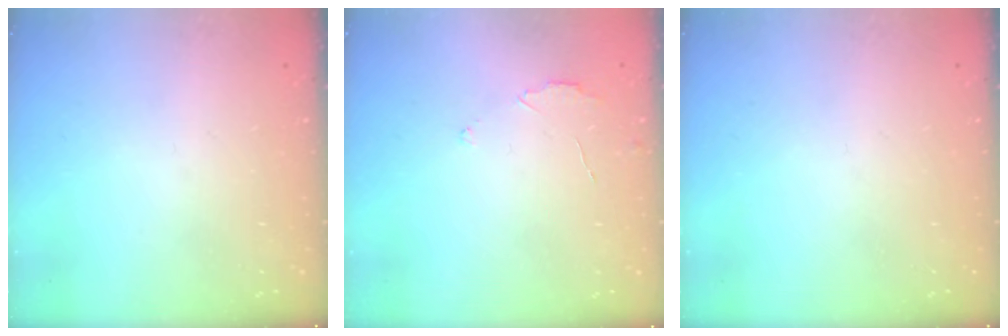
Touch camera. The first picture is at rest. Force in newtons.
{"total": 2.6, "press": 2.6, "slide": 0.2}
{"total": 0.0}